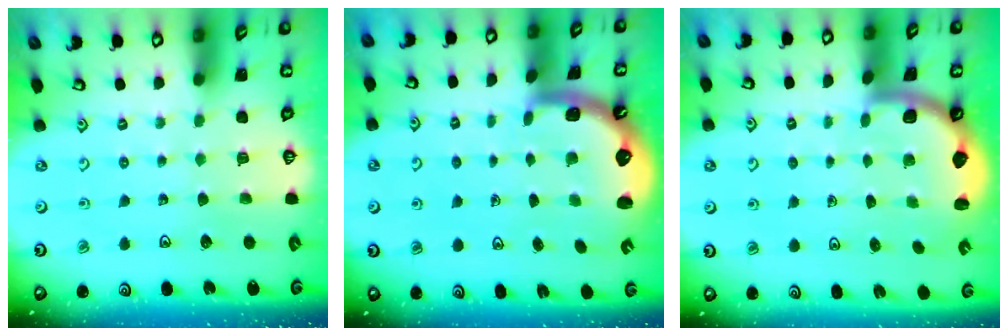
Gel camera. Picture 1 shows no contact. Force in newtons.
{"total": 1.6, "press": 1.4, "slide": 0.6}
{"total": 1.7, "press": 1.7, "slide": 0.2}